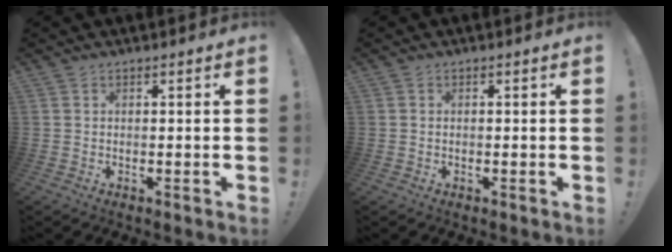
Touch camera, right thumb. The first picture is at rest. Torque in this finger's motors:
{"motor_torque": [-0.14, -0.19, -0.12, 0.07, -0.02]}